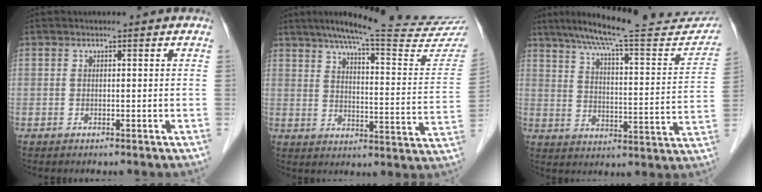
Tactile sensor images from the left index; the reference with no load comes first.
{"total": 24.2, "force": [21.8, 0.1, 10.5], "torque": [-0.148, -0.071, 0.273]}
{"total": 23.8, "force": [21.4, 2.5, 10.2], "torque": [-0.151, -0.033, 0.281]}